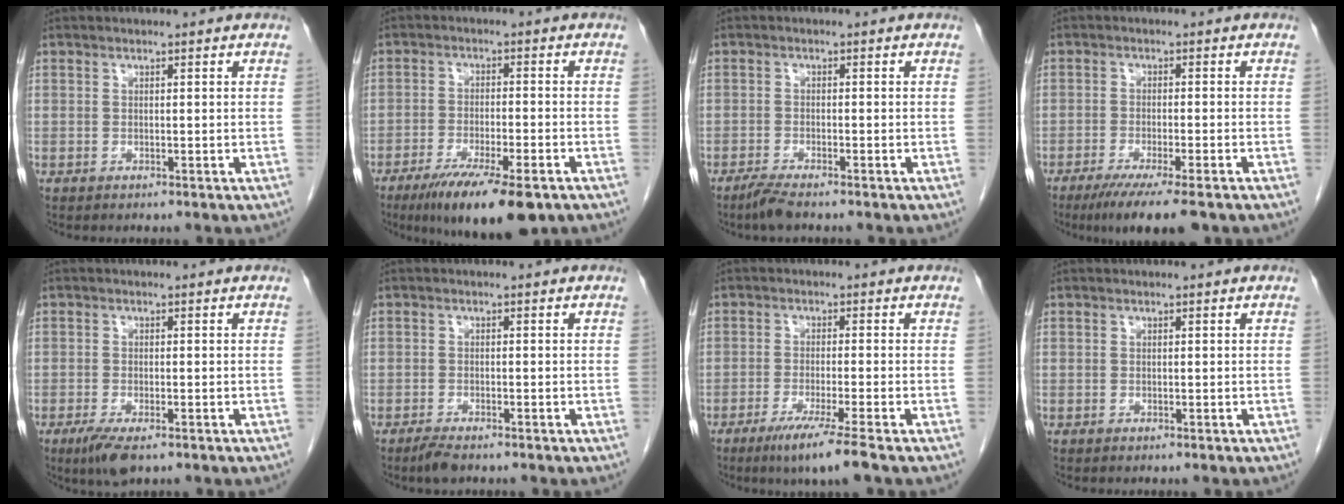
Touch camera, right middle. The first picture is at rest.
{"total": 12.5, "force": [-8.3, 2.3, 9.0], "torque": [-0.139, -0.025, -0.129]}
{"total": 2.8, "force": [-2.3, 0.1, 1.6], "torque": [-0.040, -0.008, -0.046]}
{"total": 9.1, "force": [-6.7, 0.6, 6.1], "torque": [-0.086, -0.020, -0.101]}
{"total": 4.4, "force": [-2.7, 1.2, 3.3], "torque": [-0.065, -0.010, -0.043]}
{"total": 2.4, "force": [-1.9, 0.5, 1.4], "torque": [-0.034, -0.006, -0.033]}
{"total": 6.6, "force": [-4.3, -1.1, 4.8], "torque": [-0.081, -0.020, -0.079]}
{"total": 0.0}